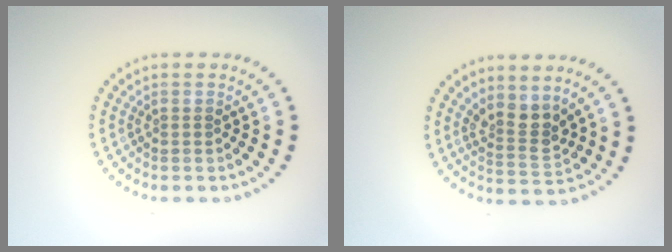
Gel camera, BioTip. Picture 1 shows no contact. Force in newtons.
{"total": 2.6, "press": 2.2, "slide": 1.5}